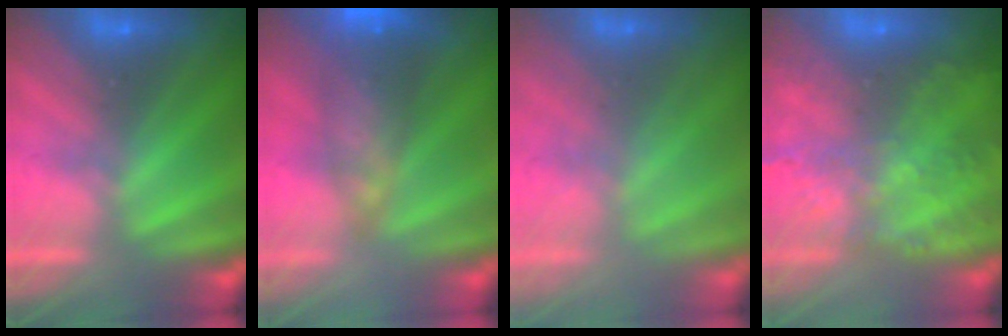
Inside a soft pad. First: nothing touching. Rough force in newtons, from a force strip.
{"total": 6.7}
{"total": 2.5}
{"total": 8.1}